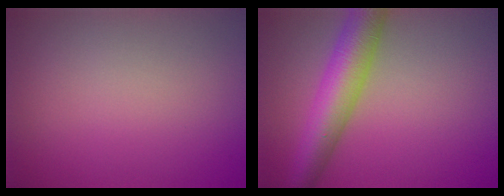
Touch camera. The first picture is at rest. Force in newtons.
{"total": 7.2, "press": 7.2, "slide": 0.2}